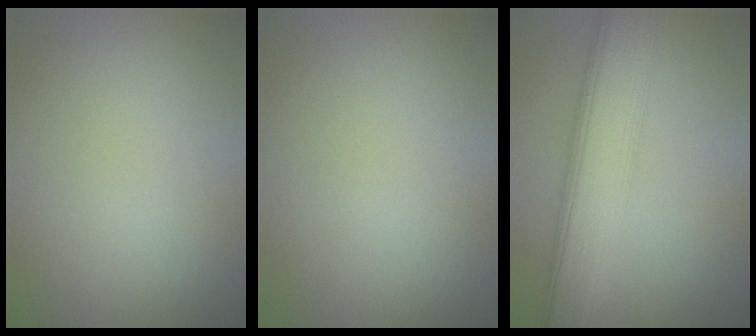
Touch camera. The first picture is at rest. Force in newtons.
{"total": 0.0}
{"total": 8.0, "press": 8.0, "slide": 0.0}